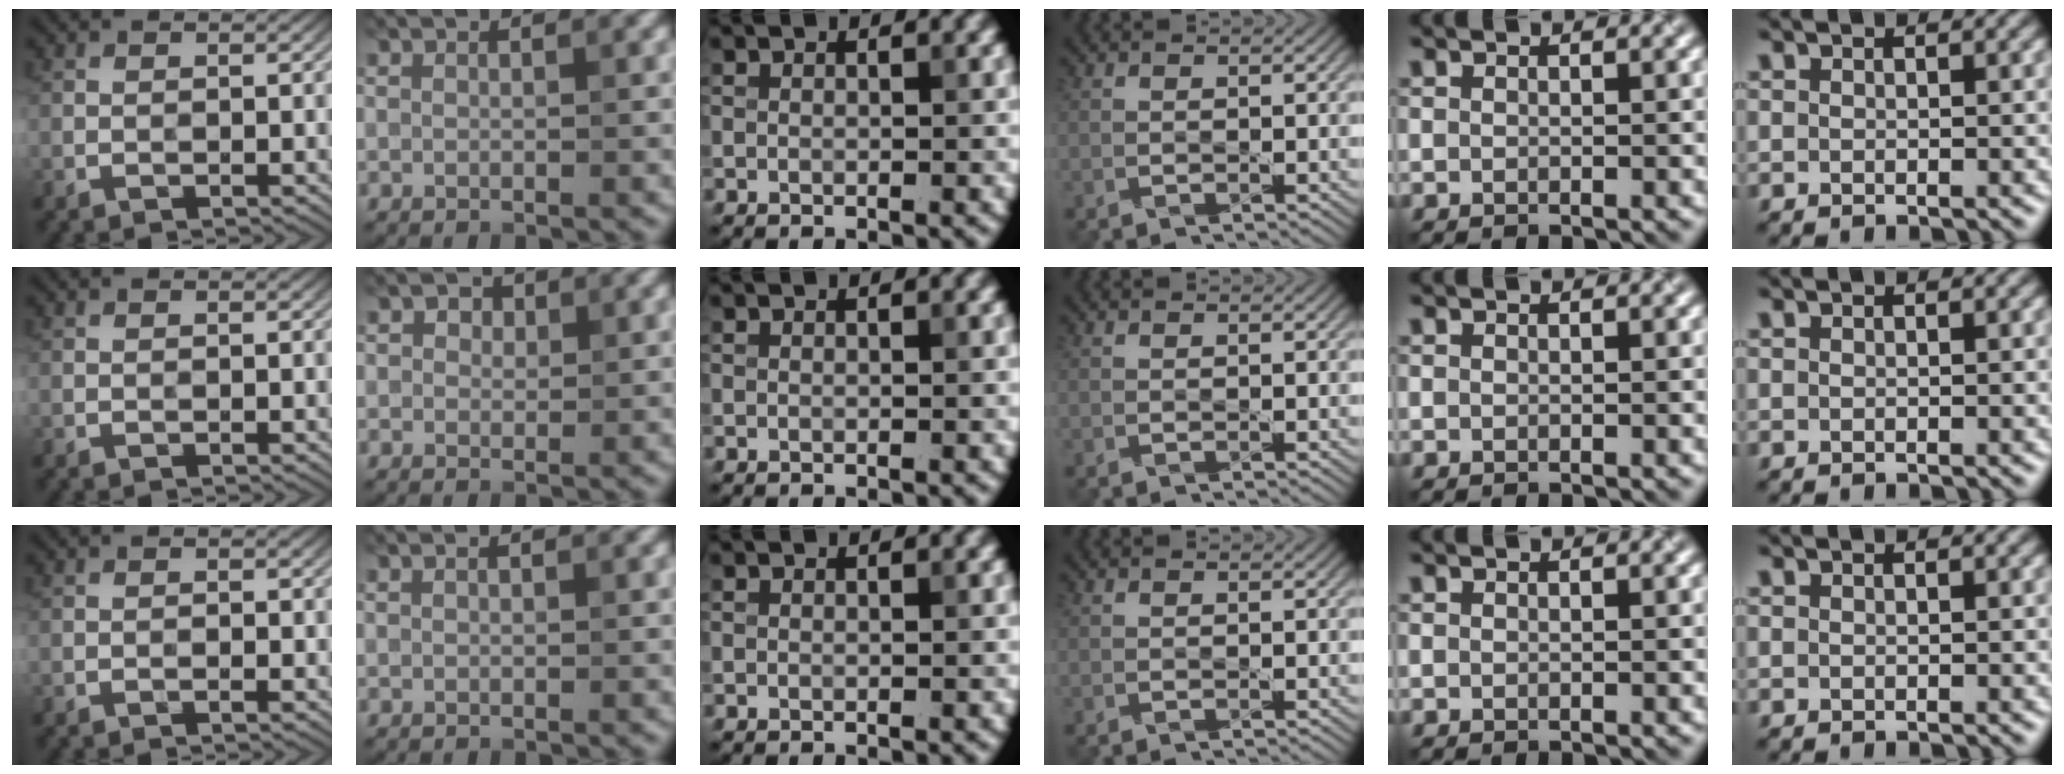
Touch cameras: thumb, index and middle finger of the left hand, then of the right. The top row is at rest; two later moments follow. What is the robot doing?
{"motion": "pour", "object": "bowl"}